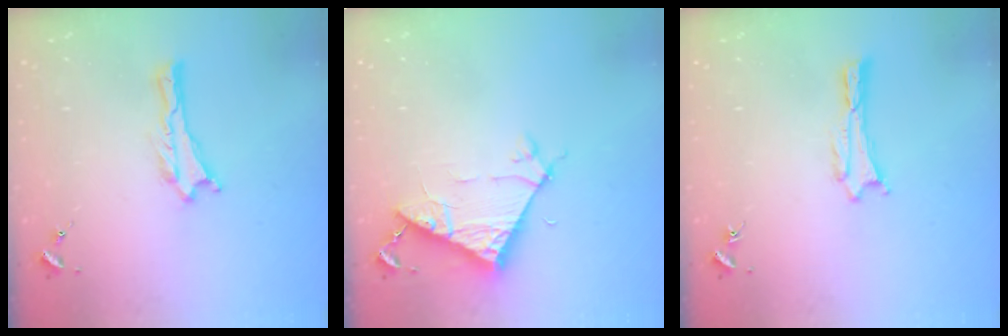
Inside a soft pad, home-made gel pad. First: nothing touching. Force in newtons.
{"total": 6.7, "press": 6.7, "slide": 0.3}
{"total": 0.7, "press": 0.7, "slide": 0.1}